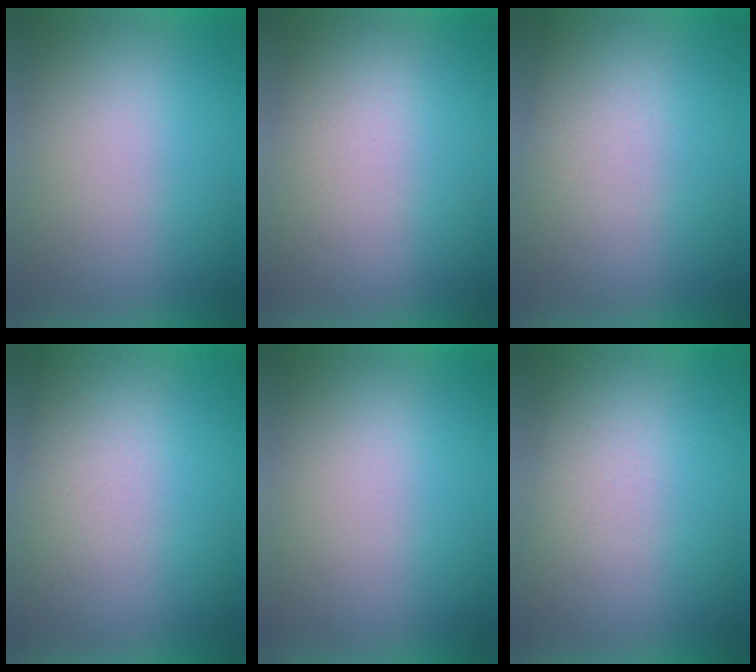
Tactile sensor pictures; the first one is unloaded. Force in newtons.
{"total": 1.4}
{"total": 2.4}
{"total": 3.2}
{"total": 0.0}
{"total": 2.9}